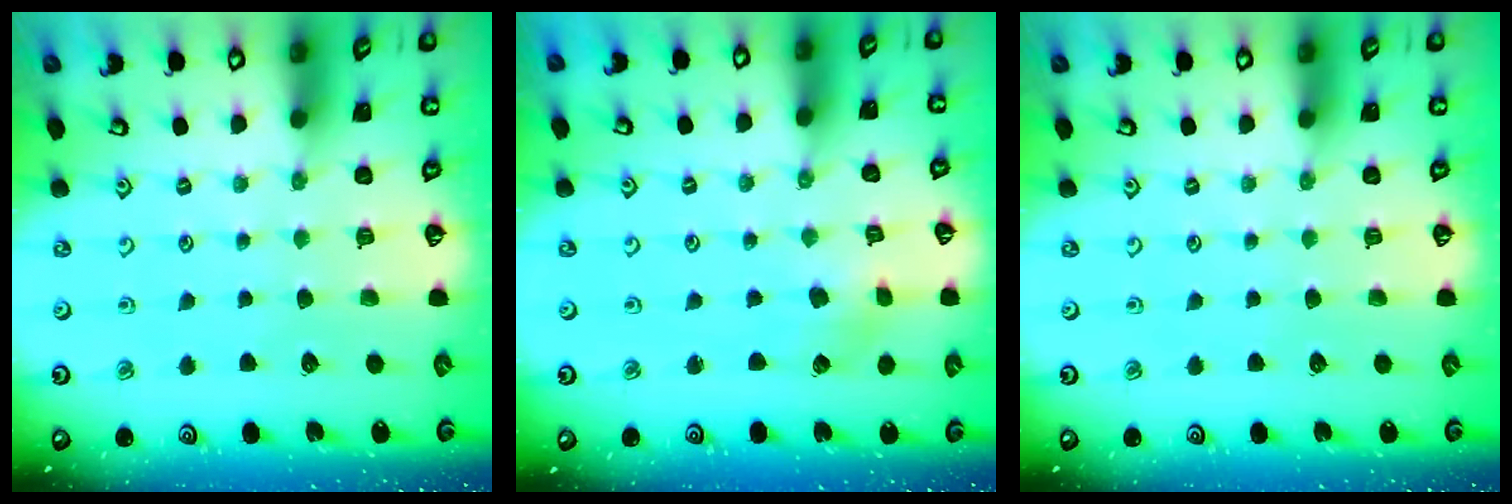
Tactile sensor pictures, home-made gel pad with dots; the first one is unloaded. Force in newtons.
{"total": 2.4, "press": 2.3, "slide": 0.6}
{"total": 0.0}